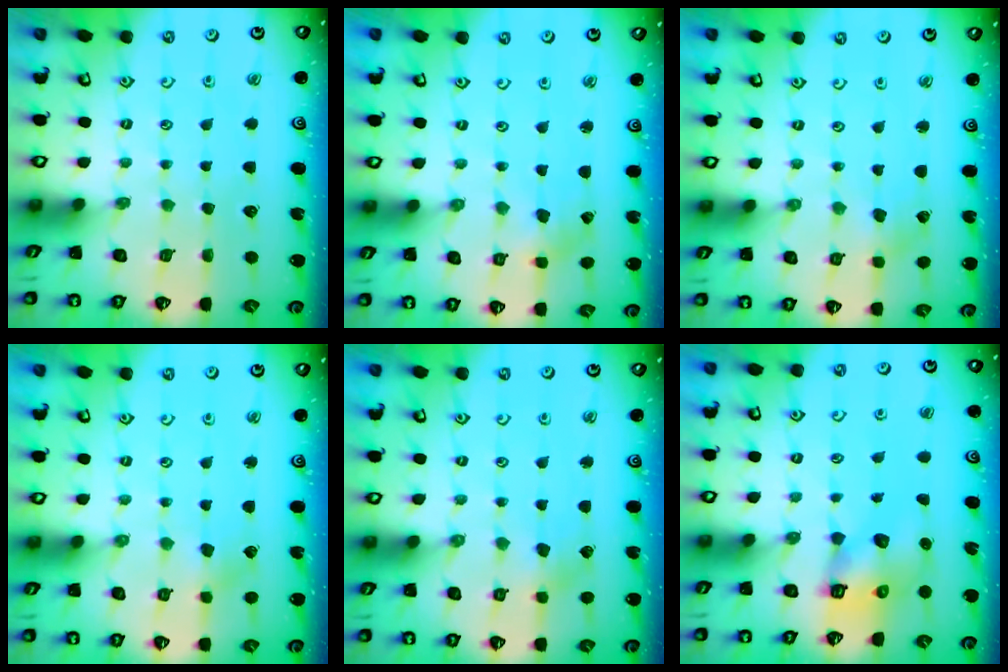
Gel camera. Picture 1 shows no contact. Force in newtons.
{"total": 1.1, "press": 1.1, "slide": 0.2}
{"total": 0.0}
{"total": 1.6, "press": 1.6, "slide": 0.2}
{"total": 2.3, "press": 2.1, "slide": 0.7}
{"total": 6.8, "press": 6.7, "slide": 0.9}